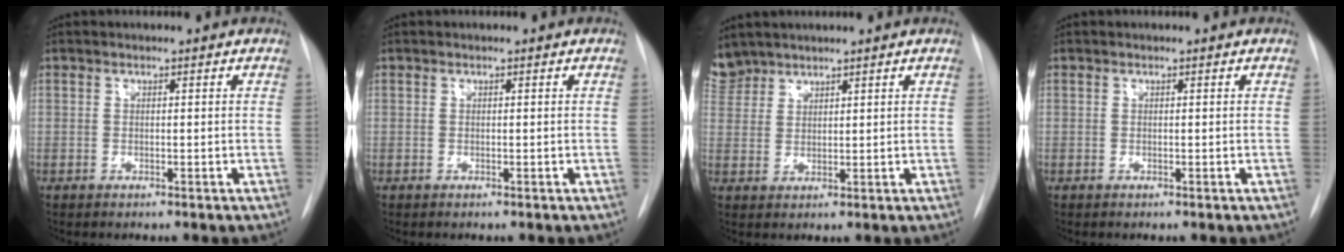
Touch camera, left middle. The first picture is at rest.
{"total": 0.0}
{"total": 4.4, "force": [4.0, 1.7, -0.1], "torque": [-0.001, 0.011, 0.088]}
{"total": 0.0}